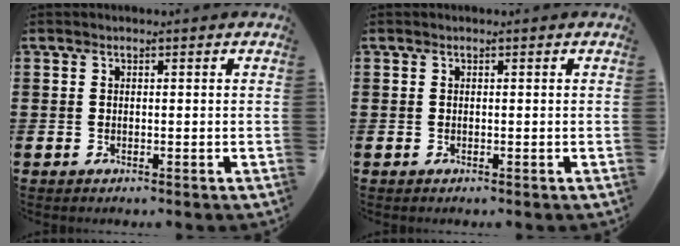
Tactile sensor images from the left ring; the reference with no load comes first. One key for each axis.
{"total": 0.0}